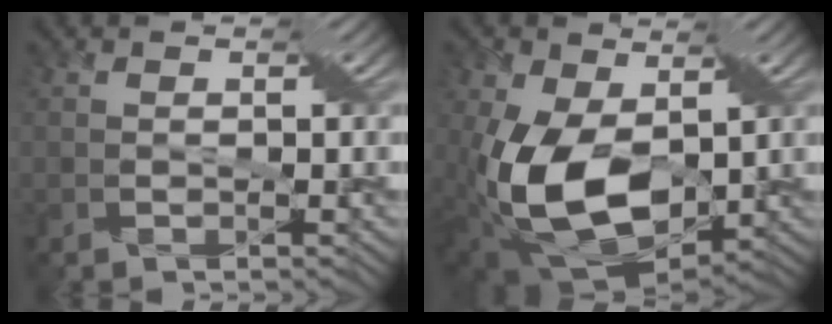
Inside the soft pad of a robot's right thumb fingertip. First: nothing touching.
{"total": 14.5, "force": [-0.8, 8.8, 11.6], "torque": [-0.264, -0.037, -0.010]}